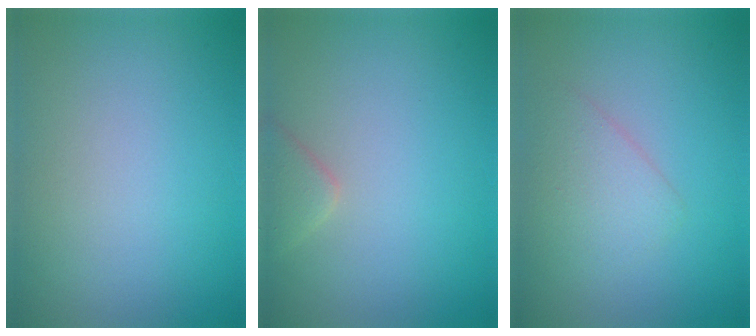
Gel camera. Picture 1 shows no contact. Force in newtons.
{"total": 1.7, "press": 1.7, "slide": 0.1}
{"total": 2.2, "press": 2.2, "slide": 0.1}